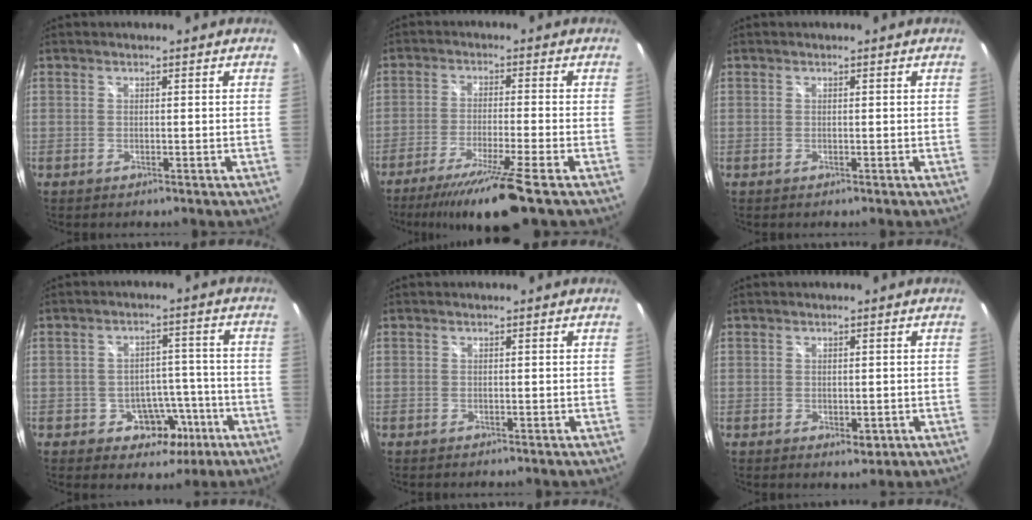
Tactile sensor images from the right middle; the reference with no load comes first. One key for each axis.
{"total": 12.5, "fx": -9.5, "fy": -1.0, "fz": 8.2, "tx": -0.168, "ty": -0.035, "tz": -0.157}
{"total": 0.0}
{"total": 7.4, "fx": -3.5, "fy": 5.8, "fz": 2.9, "tx": -0.053, "ty": 0.025, "tz": -0.032}
{"total": 0.0}
{"total": 1.9, "fx": -0.4, "fy": 1.4, "fz": 1.2, "tx": -0.018, "ty": -0.006, "tz": -0.006}